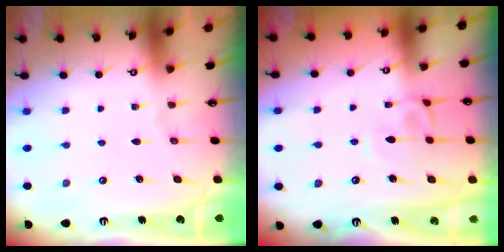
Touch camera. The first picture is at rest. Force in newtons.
{"total": 2.6, "press": 2.5, "slide": 0.6}